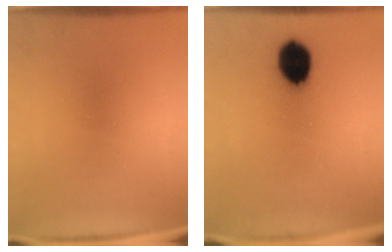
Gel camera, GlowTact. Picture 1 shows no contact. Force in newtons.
{"total": 9.4}